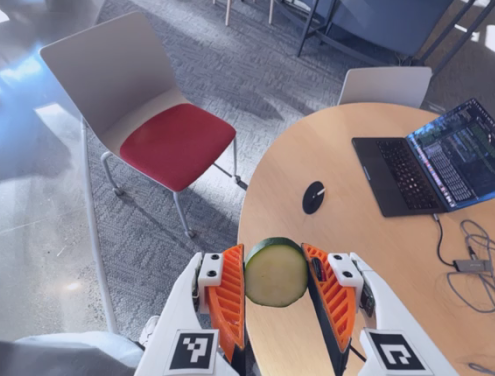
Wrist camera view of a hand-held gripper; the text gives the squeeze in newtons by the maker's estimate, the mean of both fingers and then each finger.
{"total": 9.7, "left": 9.8, "right": 9.5}